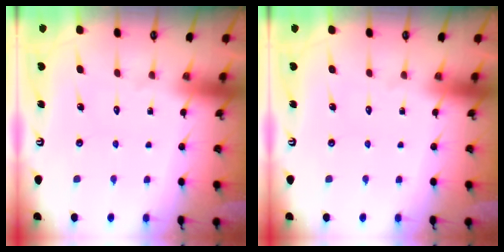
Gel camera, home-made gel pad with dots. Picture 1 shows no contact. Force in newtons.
{"total": 0.0}